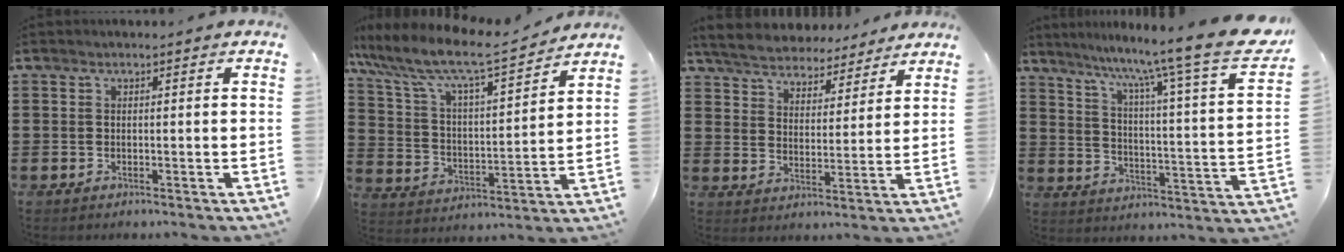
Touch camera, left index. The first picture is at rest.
{"total": 8.4, "force": [7.1, 1.3, 4.3], "torque": [-0.115, -0.044, 0.114]}
{"total": 5.6, "force": [5.5, 0.8, 0.6], "torque": [-0.041, -0.032, 0.097]}
{"total": 10.2, "force": [8.5, -1.2, 5.5], "torque": [-0.114, -0.075, 0.126]}